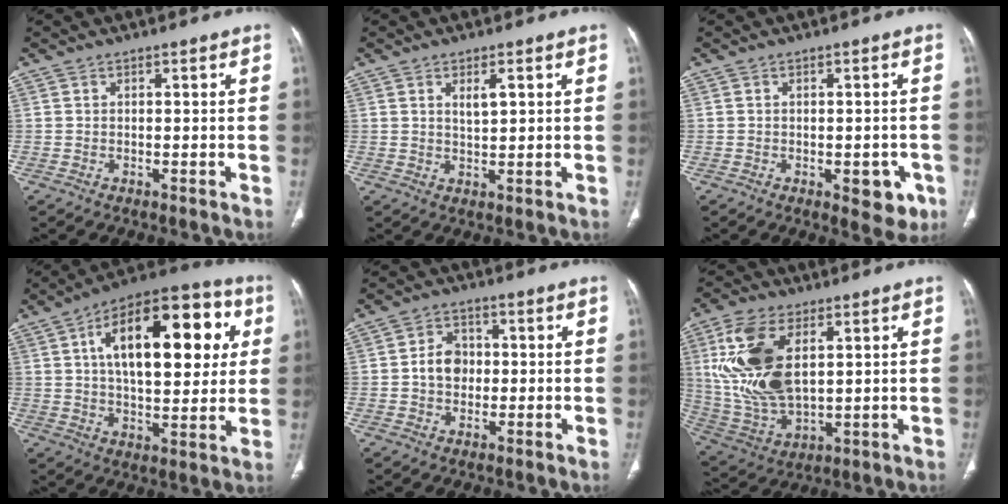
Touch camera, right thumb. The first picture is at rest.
{"total": 3.3, "force": [1.3, 1.2, 2.7], "torque": [-0.046, -0.008, 0.024]}
{"total": 5.7, "force": [-2.1, 3.0, 4.3], "torque": [-0.027, 0.003, -0.019]}
{"total": 24.9, "force": [6.5, 12.0, 20.8], "torque": [-0.281, 0.015, 0.089]}
{"total": 5.7, "force": [-0.1, 4.6, 3.3], "torque": [-0.036, 0.013, -0.007]}
{"total": 17.9, "force": [4.6, 9.5, 14.4], "torque": [-0.293, -0.015, 0.098]}